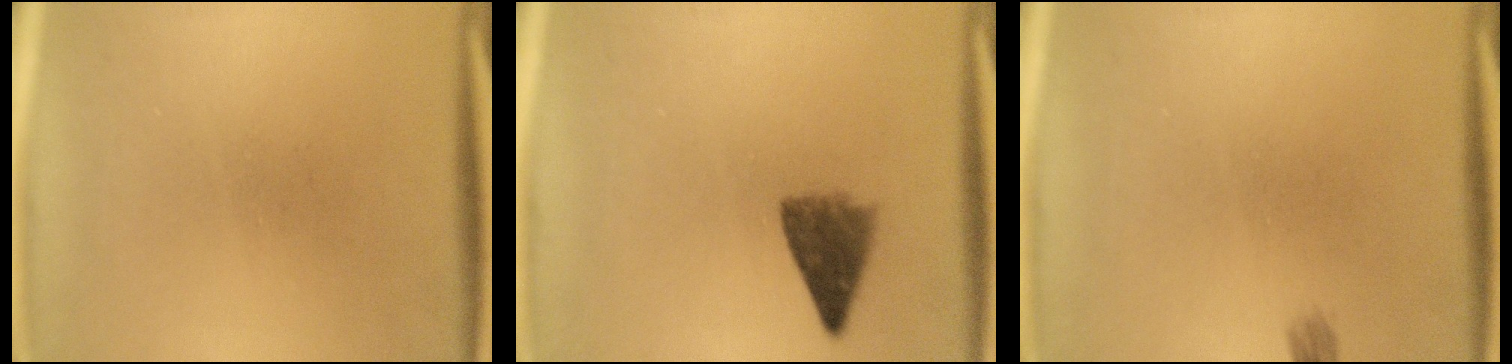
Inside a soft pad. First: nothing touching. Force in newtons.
{"total": 4.6}
{"total": 1.0}